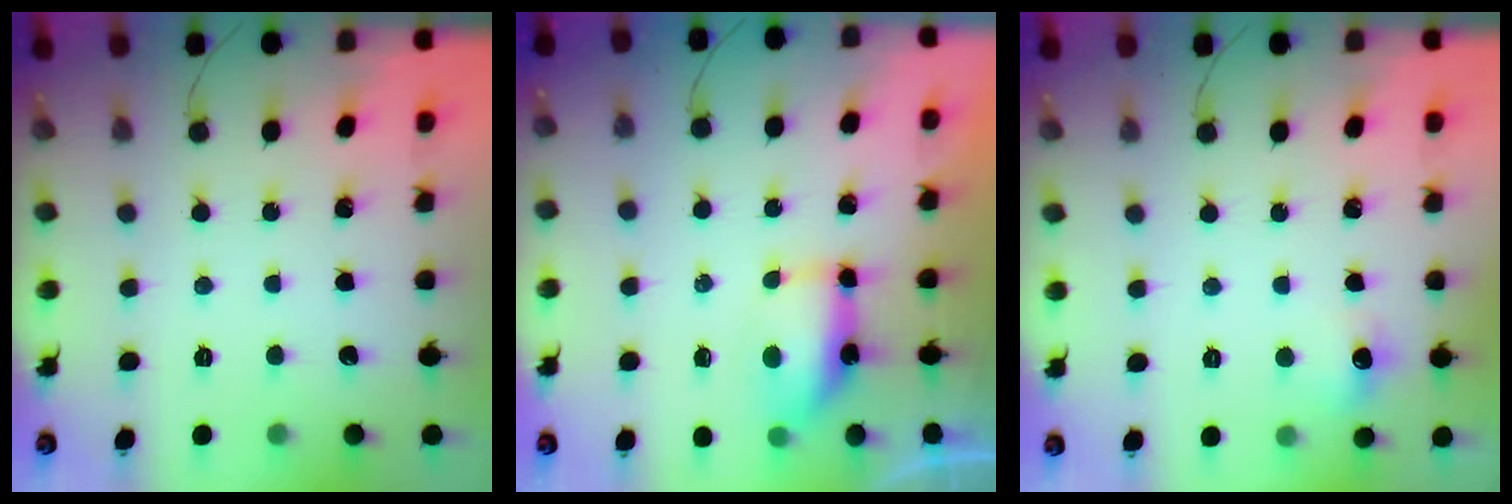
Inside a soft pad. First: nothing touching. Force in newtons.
{"total": 9.0, "press": 8.1, "slide": 3.9}
{"total": 6.6, "press": 6.4, "slide": 1.5}